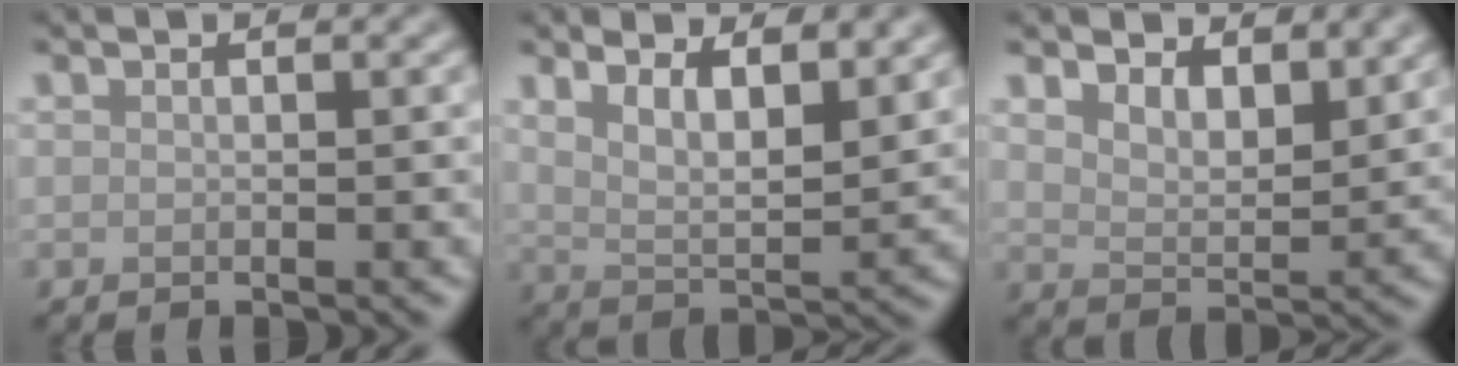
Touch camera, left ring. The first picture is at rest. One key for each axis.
{"total": 5.7, "fx": 3.4, "fy": 2.0, "fz": 4.1, "tx": -0.075, "ty": -0.009, "tz": 0.062}
{"total": 4.3, "fx": 3.3, "fy": 1.9, "fz": 2.2, "tx": -0.044, "ty": -0.005, "tz": 0.050}